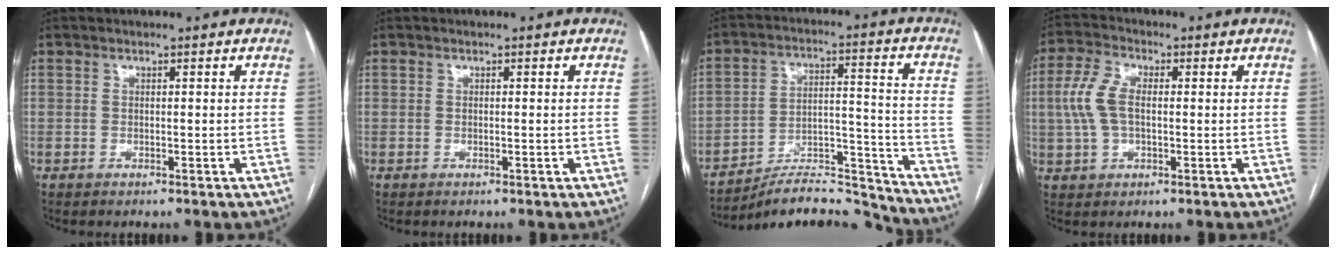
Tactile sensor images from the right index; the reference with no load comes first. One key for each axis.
{"total": 0.0}
{"total": 15.6, "fx": -15.4, "fy": 1.6, "fz": 2.2, "tx": -0.023, "ty": 0.046, "tz": -0.241}
{"total": 6.7, "fx": 0.3, "fy": 3.4, "fz": 5.7, "tx": -0.149, "ty": 0.018, "tz": 0.004}